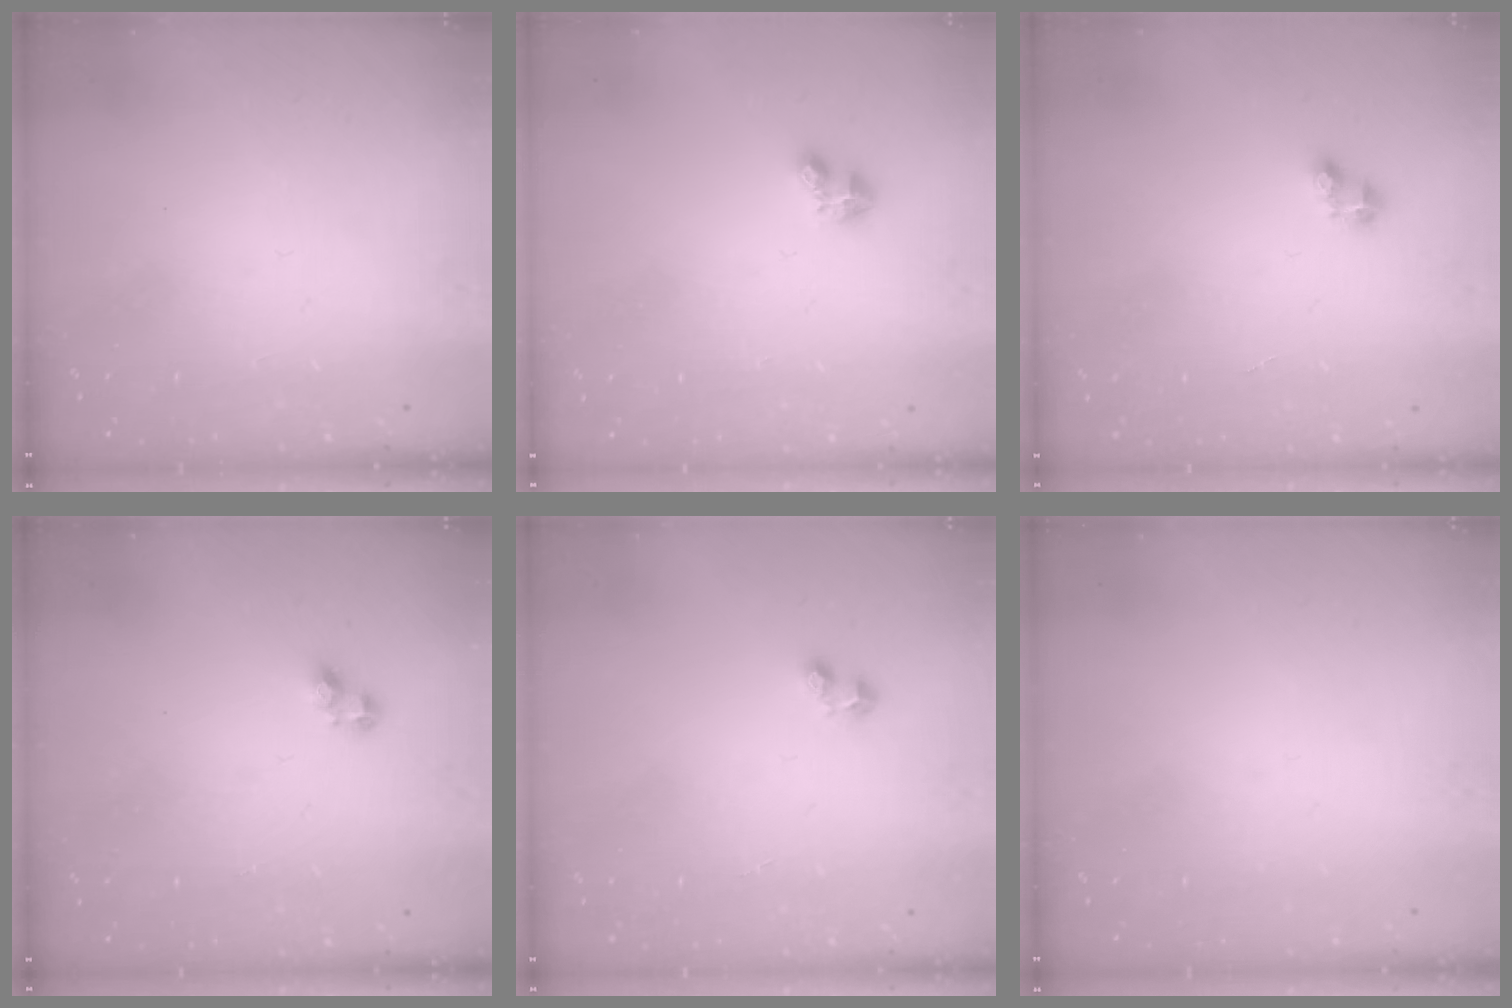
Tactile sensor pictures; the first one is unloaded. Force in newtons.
{"total": 2.3, "press": 2.2, "slide": 0.5}
{"total": 2.4, "press": 2.4, "slide": 0.3}
{"total": 2.8, "press": 2.8, "slide": 0.3}
{"total": 1.7, "press": 1.6, "slide": 0.6}
{"total": 0.0}